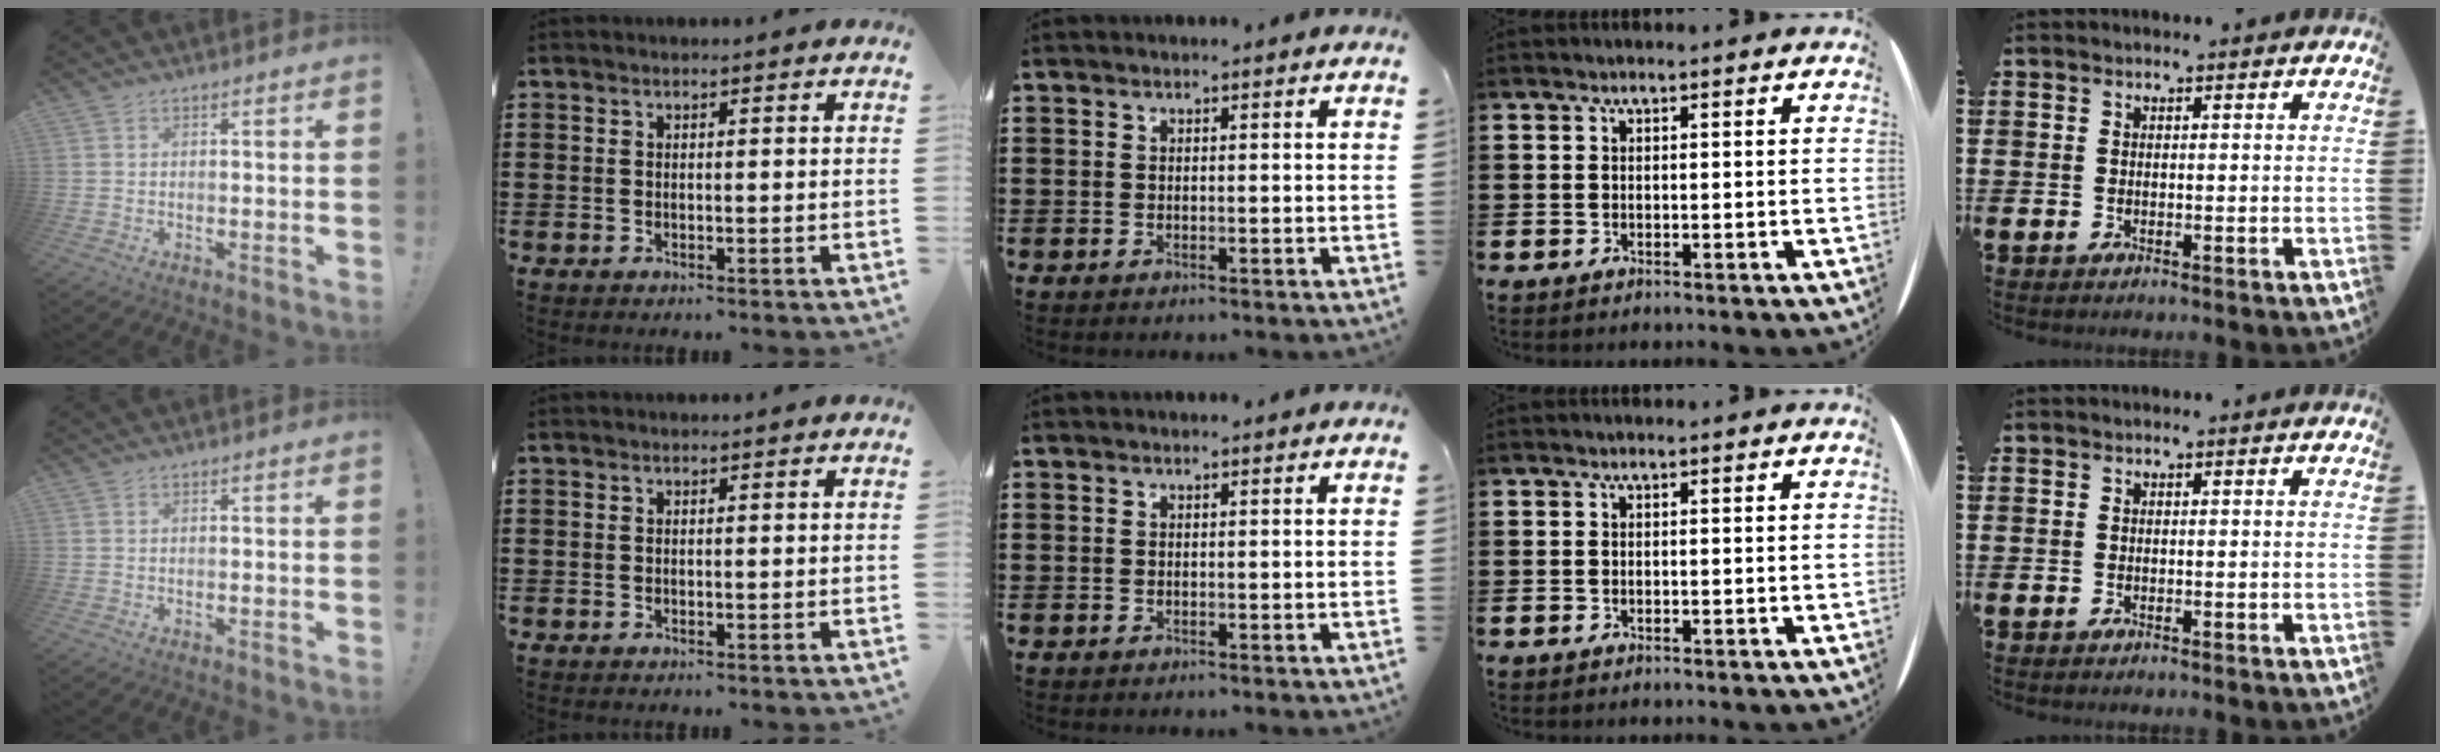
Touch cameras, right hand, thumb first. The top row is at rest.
{}